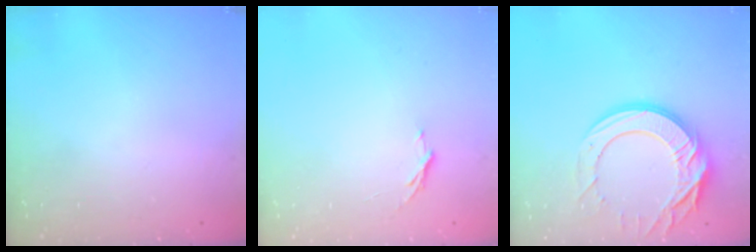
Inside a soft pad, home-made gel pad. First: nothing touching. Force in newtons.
{"total": 3.2, "press": 3.2, "slide": 0.3}
{"total": 17.9, "press": 17.8, "slide": 1.9}